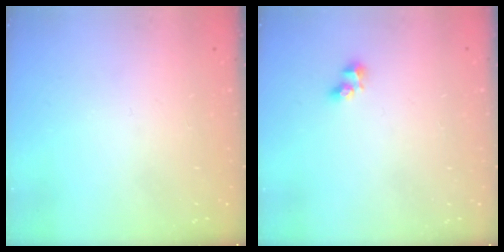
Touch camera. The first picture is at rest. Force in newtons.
{"total": 2.7, "press": 2.5, "slide": 1.0}